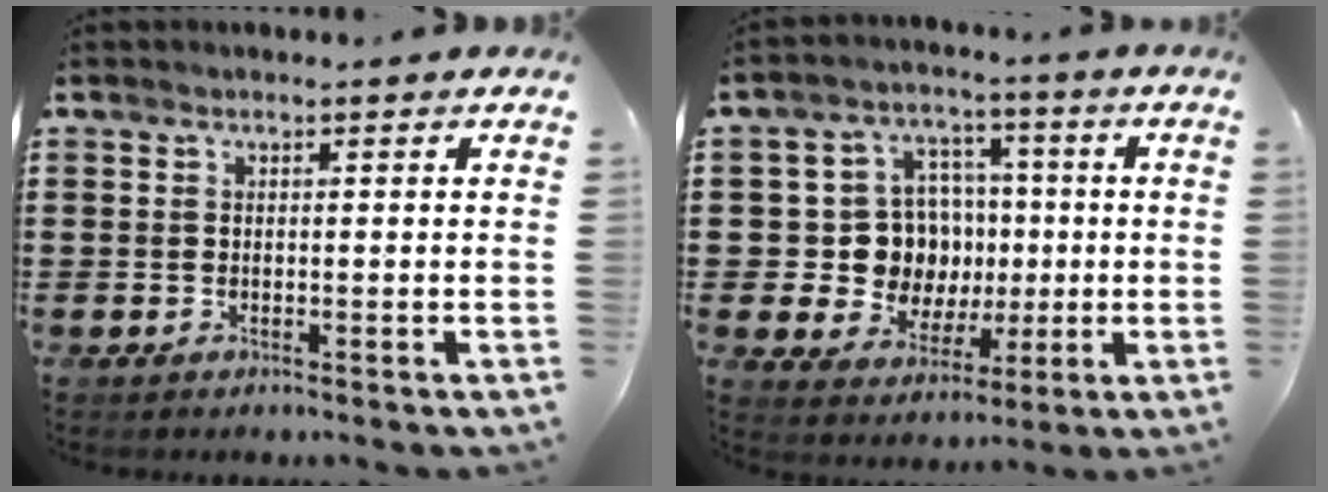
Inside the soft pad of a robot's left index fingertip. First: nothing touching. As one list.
[{"total": 10.0, "force": [0.6, 9.4, 3.3], "torque": [-0.085, 0.009, 0.021]}]